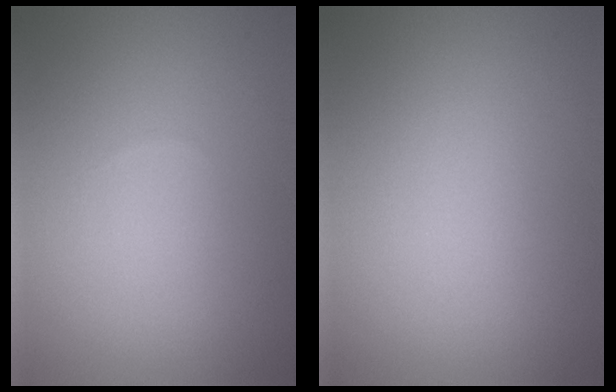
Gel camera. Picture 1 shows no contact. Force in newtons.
{"total": 0.0}